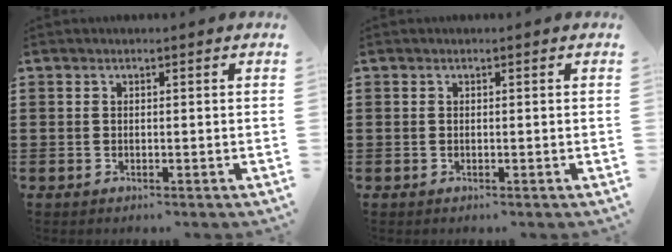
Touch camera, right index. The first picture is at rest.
{"total": 0.0}